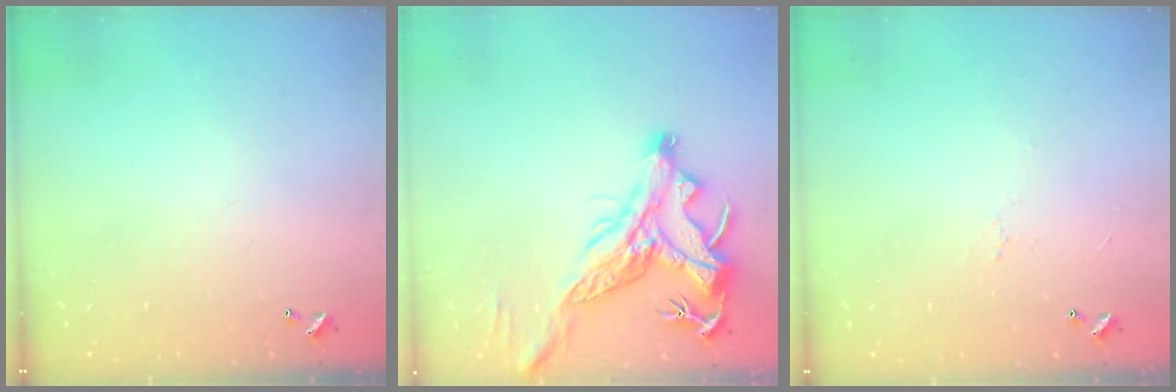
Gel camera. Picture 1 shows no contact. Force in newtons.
{"total": 4.7, "press": 4.5, "slide": 1.2}
{"total": 2.3, "press": 2.2, "slide": 0.6}